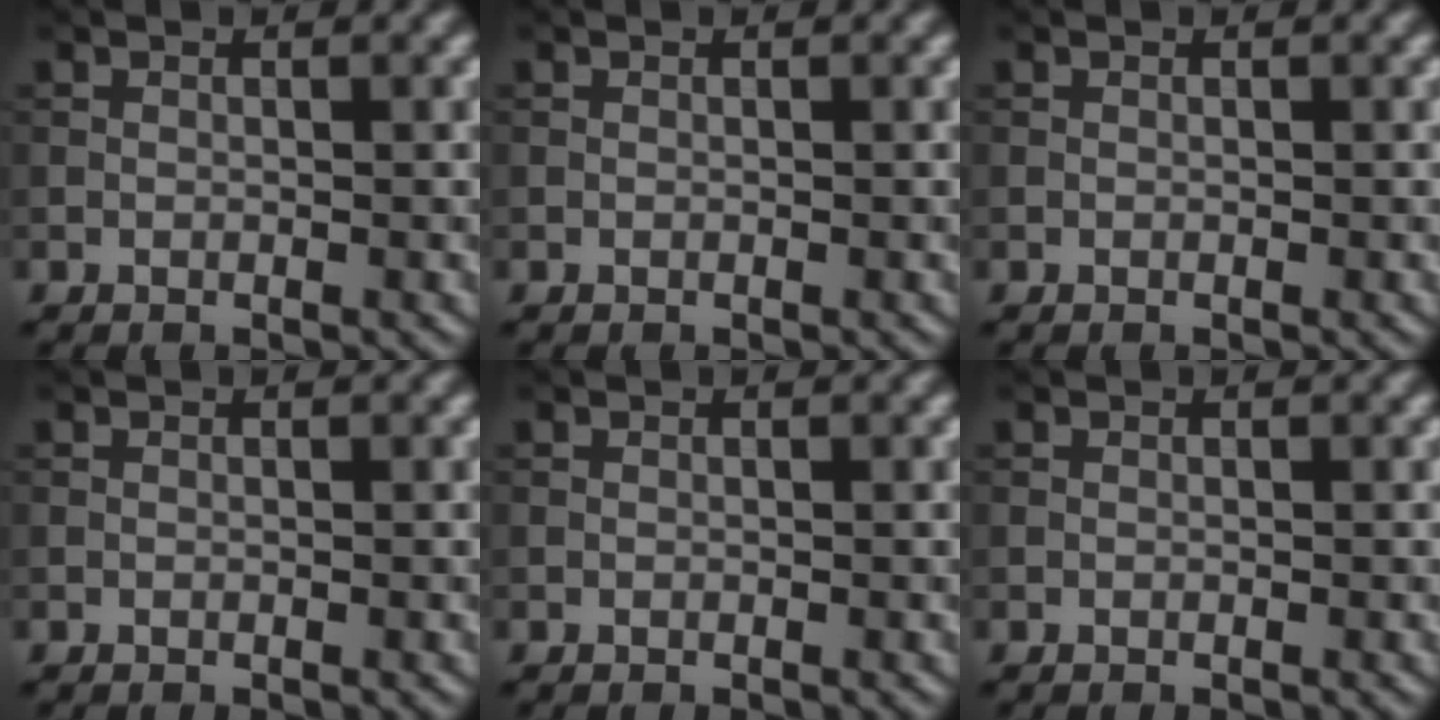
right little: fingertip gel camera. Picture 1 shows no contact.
{"total": 0.0}
{"total": 0.0}
{"total": 0.0}
{"total": 0.0}
{"total": 0.0}